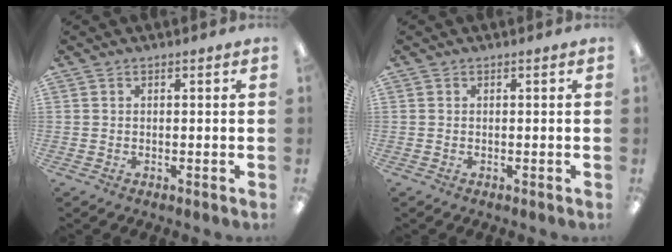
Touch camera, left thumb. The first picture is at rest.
{"total": 0.0}